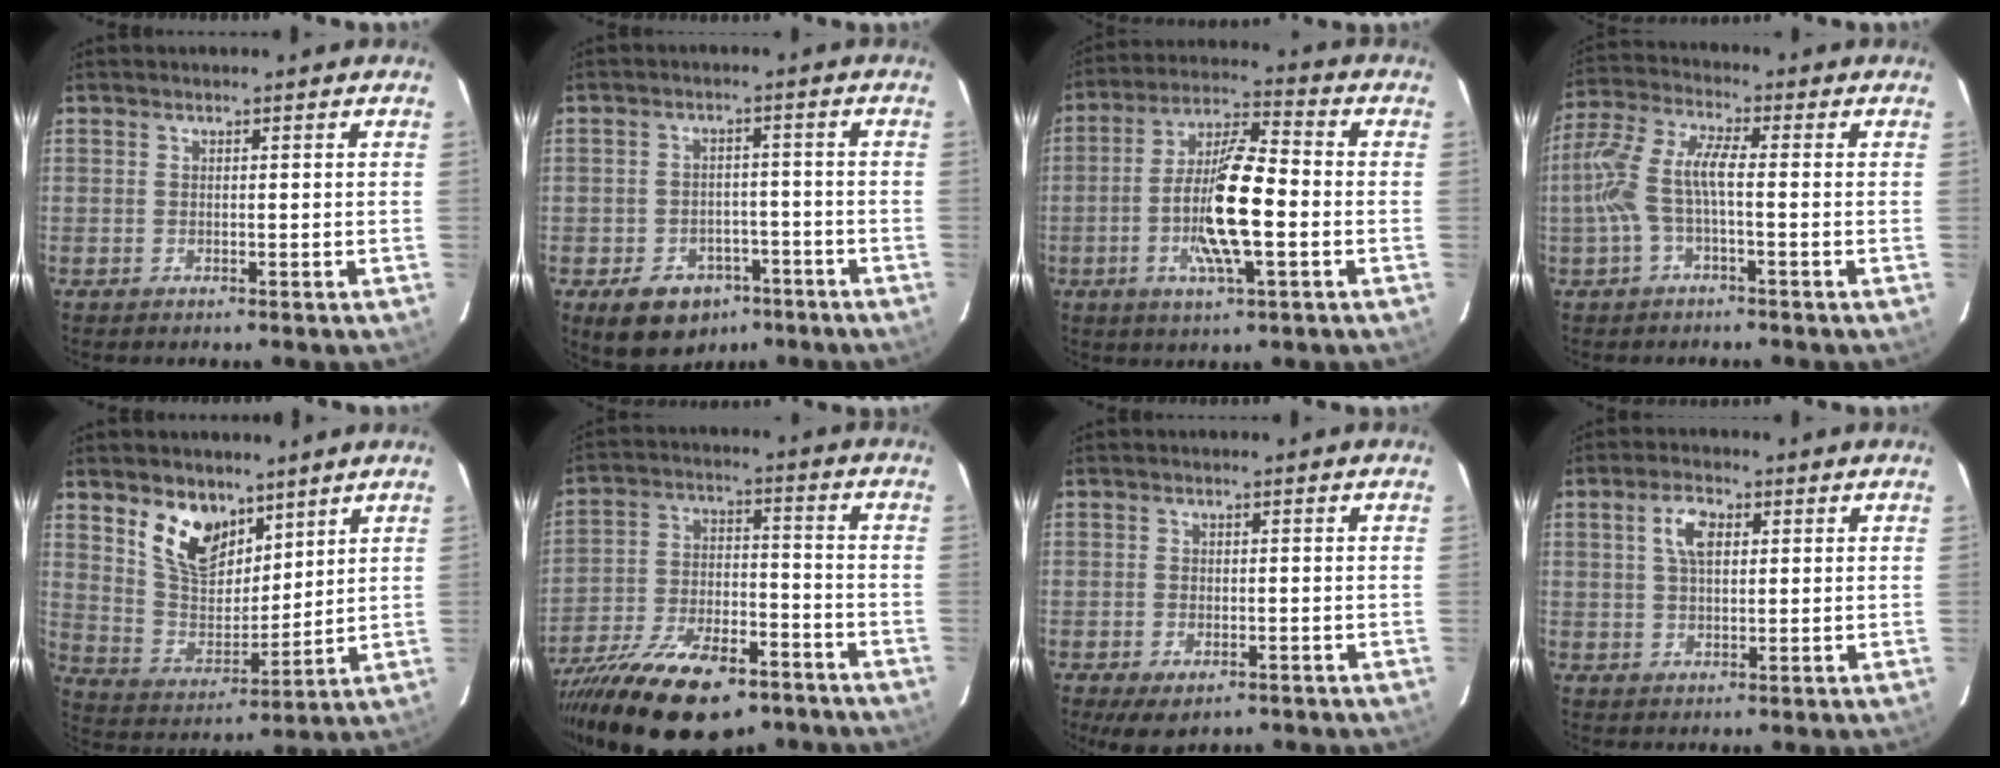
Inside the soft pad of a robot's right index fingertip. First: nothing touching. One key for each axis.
{"total": 9.9, "fx": -5.8, "fy": 7.2, "fz": 3.6, "tx": -0.077, "ty": 0.023, "tz": -0.061}
{"total": 13.3, "fx": -3.1, "fy": 2.7, "fz": 12.7, "tx": -0.246, "ty": -0.001, "tz": -0.063}
{"total": 8.5, "fx": -1.8, "fy": 2.1, "fz": 8.0, "tx": -0.183, "ty": 0.009, "tz": -0.033}
{"total": 12.1, "fx": 7.7, "fy": 6.8, "fz": 6.3, "tx": -0.122, "ty": 0.000, "tz": 0.154}
{"total": 23.9, "fx": -15.7, "fy": 10.6, "fz": 14.5, "tx": -0.289, "ty": -0.036, "tz": -0.244}
{"total": 5.0, "fx": -2.8, "fy": 2.8, "fz": 3.1, "tx": -0.064, "ty": -0.017, "tz": -0.042}
{"total": 5.0, "fx": 1.6, "fy": 2.6, "fz": 3.9, "tx": -0.073, "ty": 0.012, "tz": 0.029}